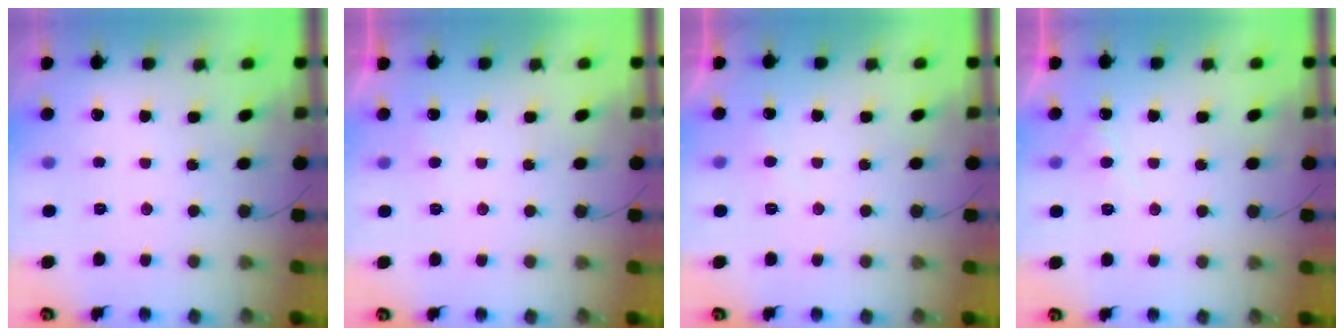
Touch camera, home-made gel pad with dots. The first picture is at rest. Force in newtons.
{"total": 3.9, "press": 3.9, "slide": 0.4}
{"total": 5.1, "press": 5.1, "slide": 0.4}
{"total": 4.7, "press": 4.7, "slide": 0.6}